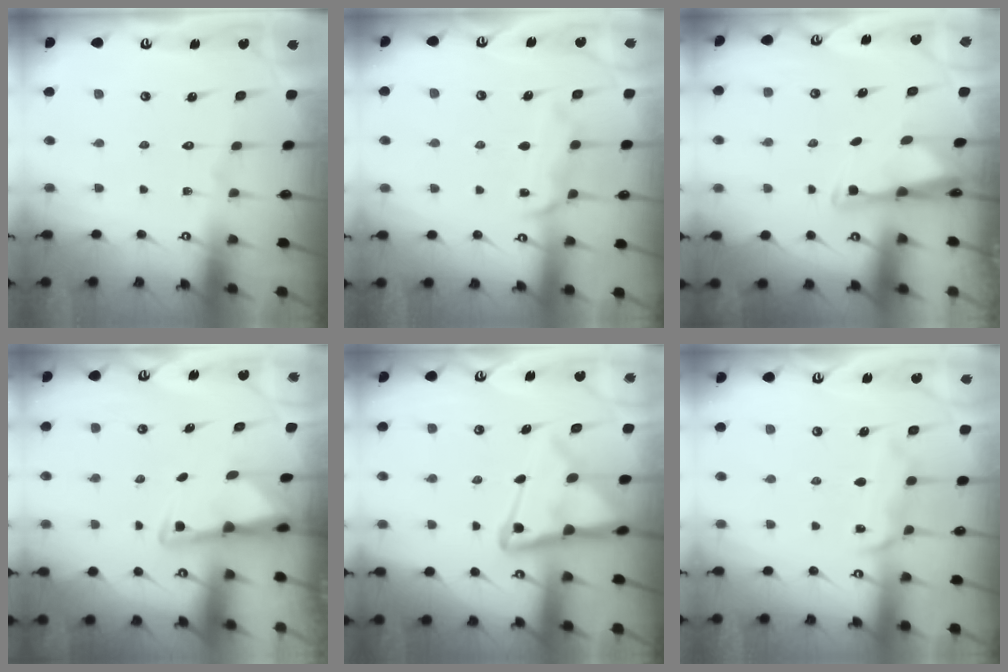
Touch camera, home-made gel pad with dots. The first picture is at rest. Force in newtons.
{"total": 9.2, "press": 9.1, "slide": 0.9}
{"total": 2.7, "press": 2.7, "slide": 0.4}
{"total": 2.8, "press": 2.8, "slide": 0.7}
{"total": 12.6, "press": 12.5, "slide": 1.2}
{"total": 9.2, "press": 9.1, "slide": 0.9}